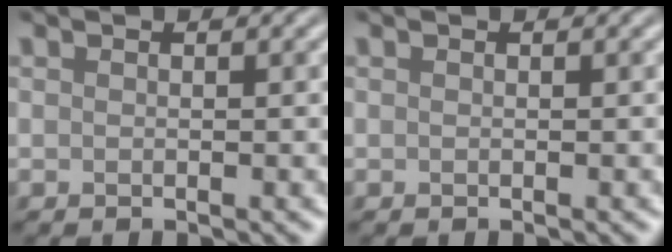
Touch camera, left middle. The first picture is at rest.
{"total": 0.0}